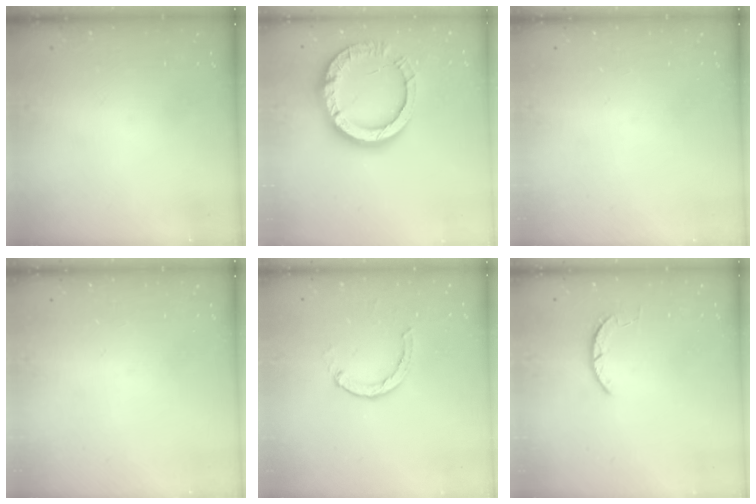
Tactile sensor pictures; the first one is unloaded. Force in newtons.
{"total": 17.0, "press": 17.0, "slide": 1.3}
{"total": 0.0}
{"total": 0.0}
{"total": 1.8, "press": 1.8, "slide": 0.2}
{"total": 1.6, "press": 1.6, "slide": 0.3}